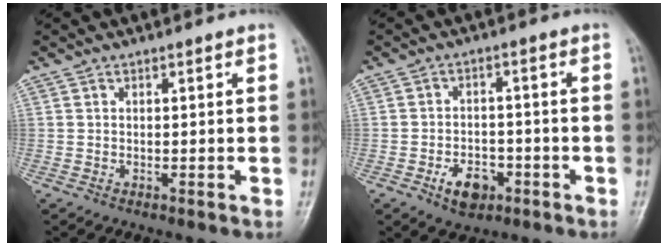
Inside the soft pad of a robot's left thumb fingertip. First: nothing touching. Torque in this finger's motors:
{"motor_torque": [0.39, 1.49, 0.43, 0.34, 0.01]}